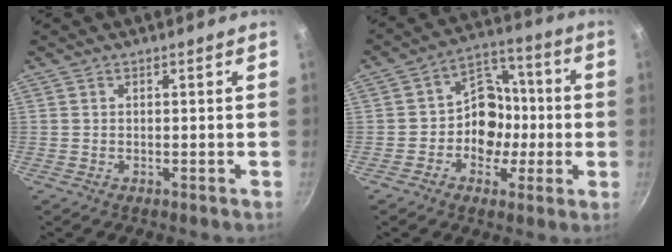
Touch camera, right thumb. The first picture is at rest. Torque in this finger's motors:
{"motor_torque": [0.50, 1.08, 0.78, -0.57, 0.00]}